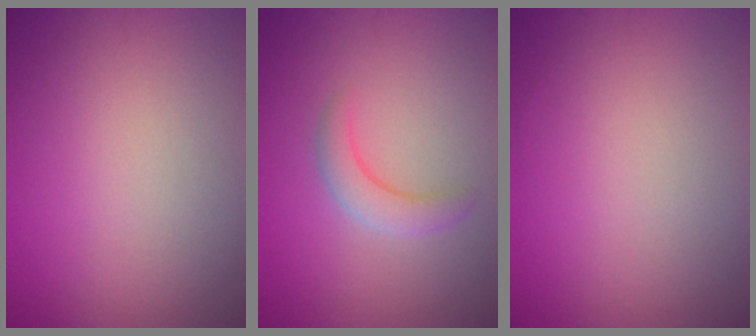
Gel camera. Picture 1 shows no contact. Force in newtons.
{"total": 2.4, "press": 2.4, "slide": 0.3}
{"total": 0.0}